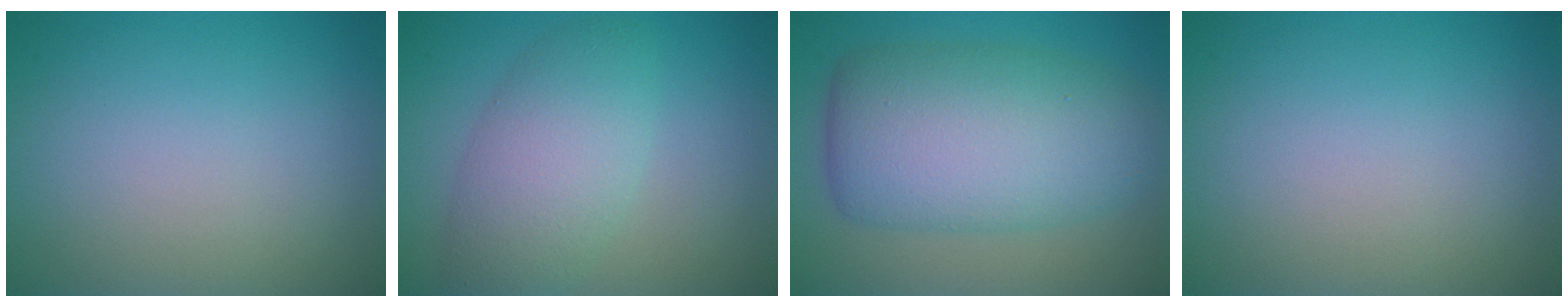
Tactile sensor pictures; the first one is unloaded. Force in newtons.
{"total": 5.5, "press": 5.5, "slide": 0.3}
{"total": 10.0, "press": 10.0, "slide": 0.1}
{"total": 0.0}